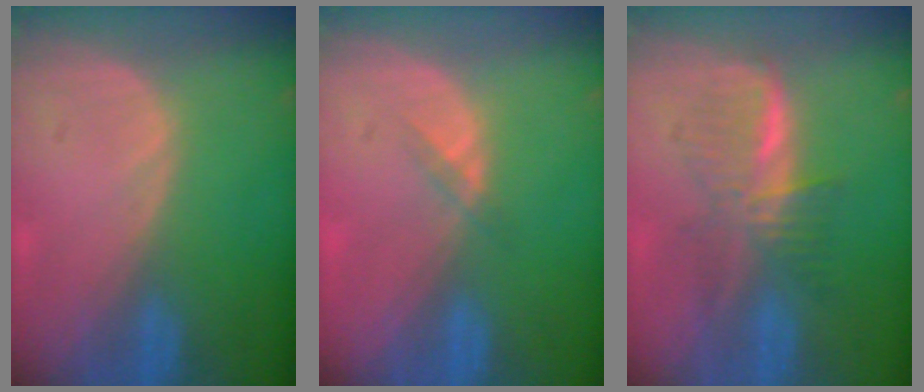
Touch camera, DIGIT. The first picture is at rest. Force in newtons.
{"total": 1.4, "press": 1.1, "slide": 0.8}
{"total": 5.8, "press": 5.7, "slide": 0.8}